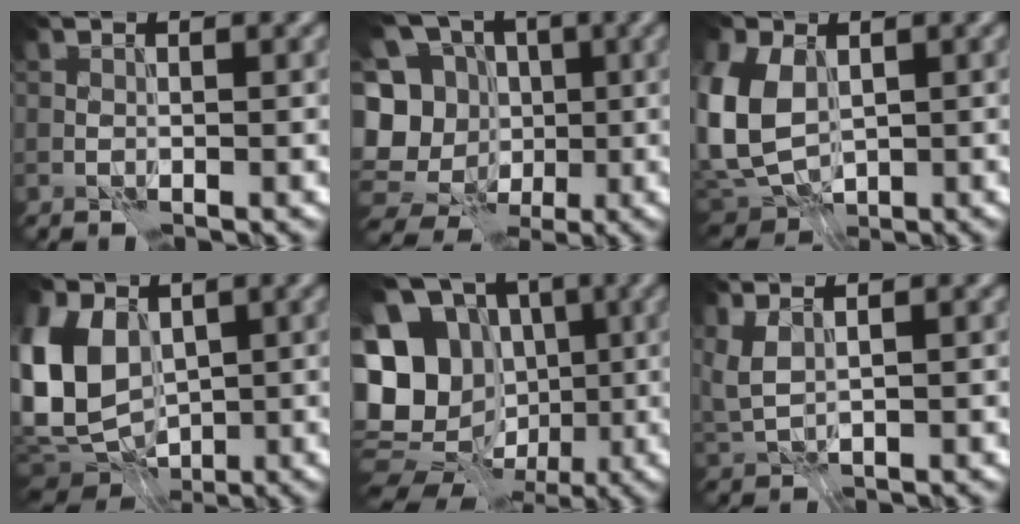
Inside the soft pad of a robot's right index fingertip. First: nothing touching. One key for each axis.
{"total": 14.1, "fx": -2.7, "fy": 12.5, "fz": 5.9, "tx": -0.153, "ty": 0.029, "tz": -0.051}
{"total": 8.5, "fx": 0.1, "fy": 6.0, "fz": 6.1, "tx": -0.162, "ty": -0.004, "tz": -0.003}
{"total": 11.5, "fx": 0.8, "fy": 8.2, "fz": 8.0, "tx": -0.195, "ty": -0.007, "tz": 0.007}
{"total": 21.5, "fx": -2.9, "fy": 19.2, "fz": 9.2, "tx": -0.215, "ty": 0.019, "tz": -0.079}
{"total": 3.1, "fx": 1.4, "fy": 1.4, "fz": 2.4, "tx": -0.056, "ty": 0.009, "tz": 0.034}